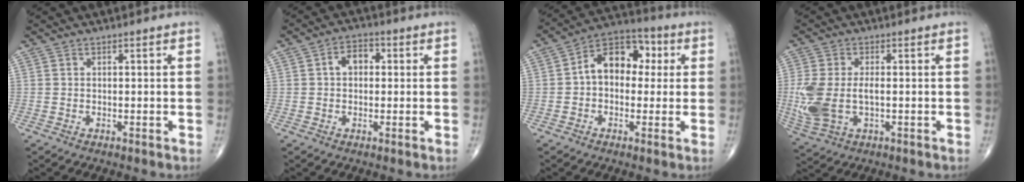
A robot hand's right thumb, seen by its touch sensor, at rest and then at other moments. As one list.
[{"total": 4.5, "force": [0.6, 3.2, 3.1], "torque": [-0.038, 0.015, 0.002]}, {"total": 11.5, "force": [1.3, 7.9, 8.2], "torque": [-0.095, 0.034, 0.007]}, {"total": 10.4, "force": [-0.8, 5.9, 8.5], "torque": [-0.214, -0.001, -0.006]}]